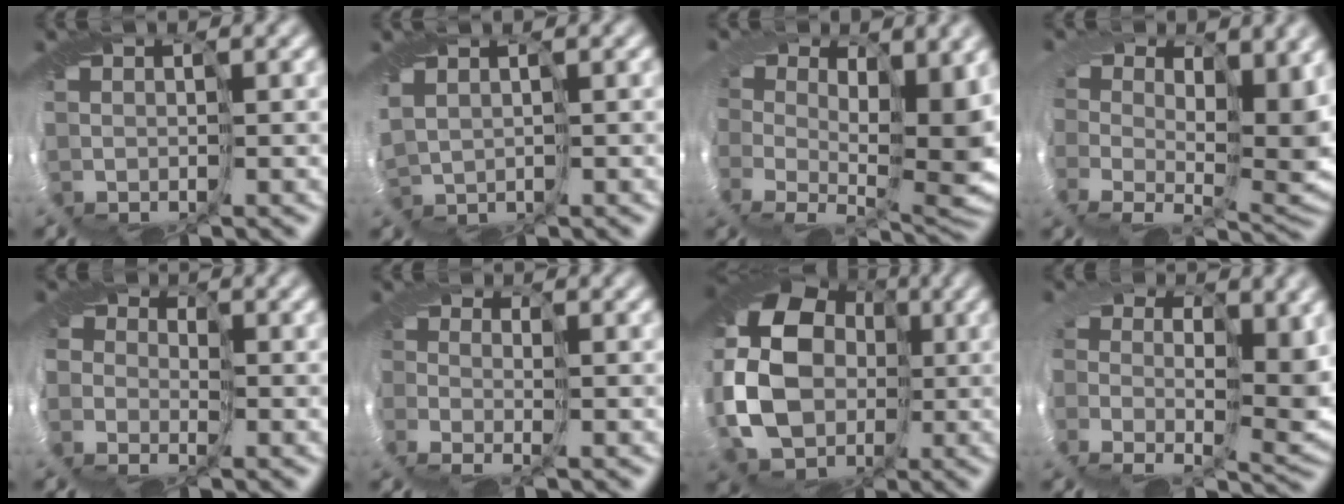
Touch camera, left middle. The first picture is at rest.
{"total": 1.3, "force": [-0.6, 0.7, 0.9], "torque": [-0.015, -0.011, -0.015]}
{"total": 5.6, "force": [0.9, 2.4, 5.0], "torque": [-0.059, -0.033, 0.010]}
{"total": 6.6, "force": [2.3, 3.6, 5.0], "torque": [-0.059, -0.040, 0.042]}
{"total": 4.1, "force": [-0.6, 3.8, 1.3], "torque": [-0.010, -0.009, -0.036]}
{"total": 1.5, "force": [-1.4, -0.2, -0.3], "torque": [0.025, -0.024, -0.035]}
{"total": 12.7, "force": [-1.8, 9.5, 8.2], "torque": [-0.155, -0.016, -0.050]}
{"total": 8.0, "force": [-0.4, 4.7, 6.4], "torque": [-0.083, -0.034, -0.012]}